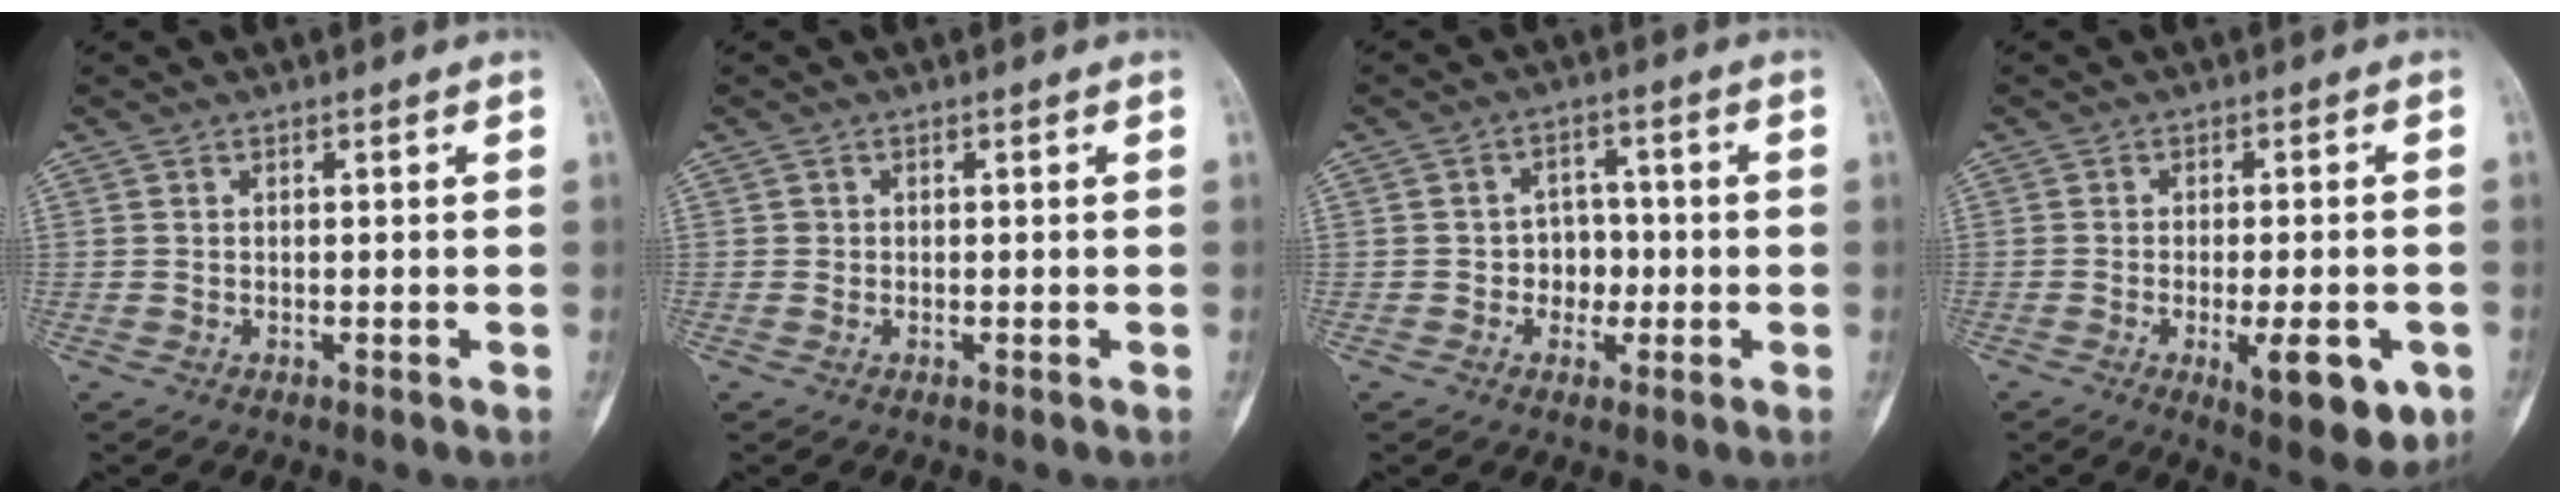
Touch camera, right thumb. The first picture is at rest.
{"total": 0.6, "force": [0.0, 0.6, 0.0], "torque": [0.004, 0.004, 0.001]}
{"total": 5.1, "force": [-0.9, 4.4, 2.5], "torque": [-0.002, 0.013, -0.020]}
{"total": 10.9, "force": [-3.9, 3.7, 9.5], "torque": [-0.115, -0.002, -0.046]}